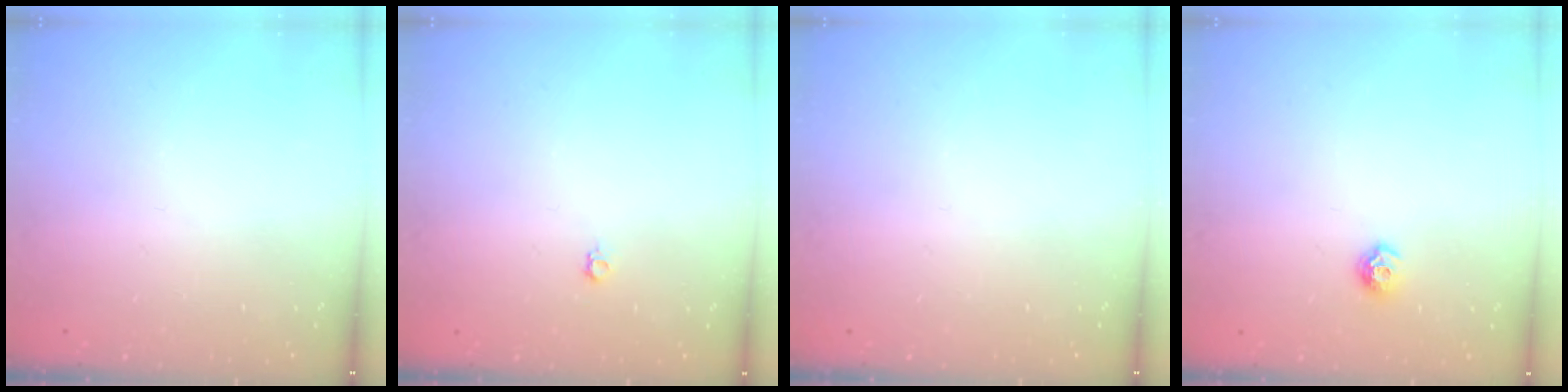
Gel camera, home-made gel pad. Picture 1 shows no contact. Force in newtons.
{"total": 3.6, "press": 3.5, "slide": 0.8}
{"total": 0.0}
{"total": 6.4, "press": 6.3, "slide": 0.9}